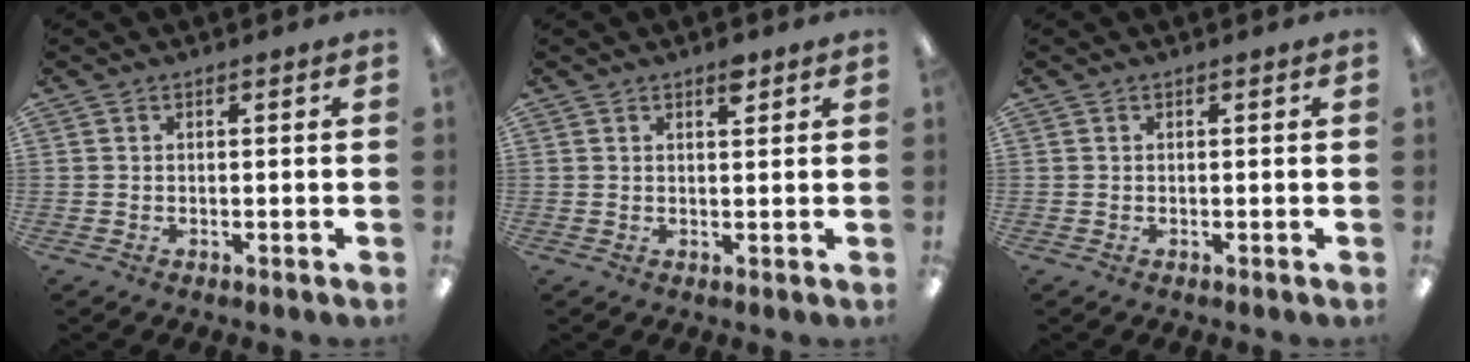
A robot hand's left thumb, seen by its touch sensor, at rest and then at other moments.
{"total": 2.7, "force": [1.9, 0.9, 1.7], "torque": [-0.021, -0.006, 0.030]}
{"total": 0.0}